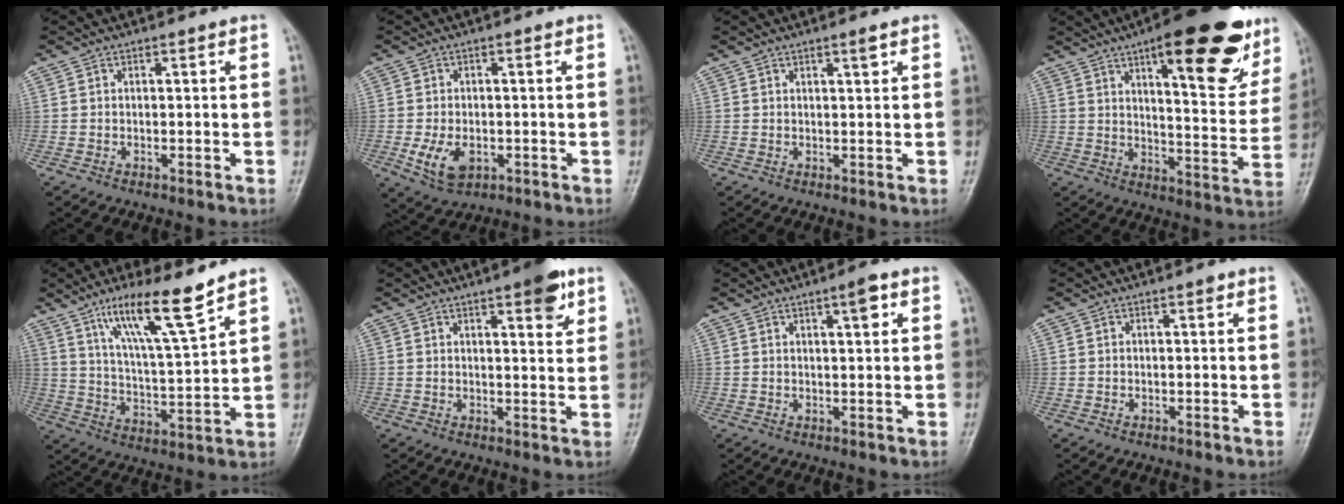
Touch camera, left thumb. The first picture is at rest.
{"total": 6.5, "force": [-1.8, 4.2, 4.6], "torque": [-0.083, -0.006, -0.023]}
{"total": 1.5, "force": [0.9, 0.1, 1.1], "torque": [-0.017, -0.005, 0.016]}
{"total": 22.3, "force": [12.6, 7.1, 17.0], "torque": [-0.191, -0.047, 0.178]}
{"total": 13.7, "force": [9.3, 1.5, 10.0], "torque": [-0.172, -0.053, 0.172]}
{"total": 6.6, "force": [3.7, 2.0, 5.0], "torque": [-0.054, -0.016, 0.044]}
{"total": 3.6, "force": [1.8, 0.8, 3.0], "torque": [-0.041, -0.007, 0.027]}
{"total": 0.6, "force": [0.3, 0.3, 0.4], "torque": [-0.004, 0.000, 0.001]}